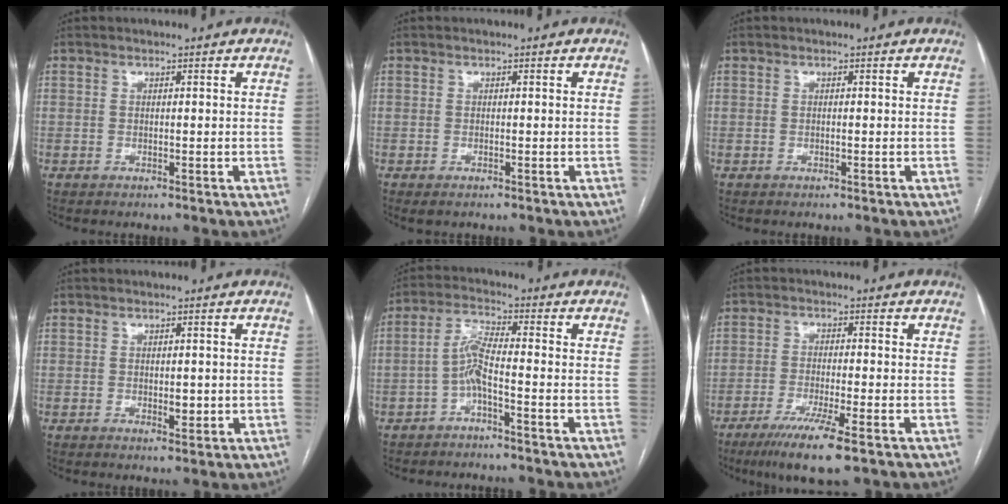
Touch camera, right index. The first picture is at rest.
{"total": 0.9, "force": [-0.6, 0.4, 0.6], "torque": [-0.008, -0.001, -0.005]}
{"total": 0.0}
{"total": 2.1, "force": [-0.2, 1.0, 1.8], "torque": [-0.026, -0.003, 0.001]}
{"total": 4.6, "force": [-1.8, 0.3, 4.2], "torque": [-0.087, 0.013, -0.039]}
{"total": 8.5, "force": [-5.2, 0.2, 6.7], "torque": [-0.121, -0.023, -0.088]}